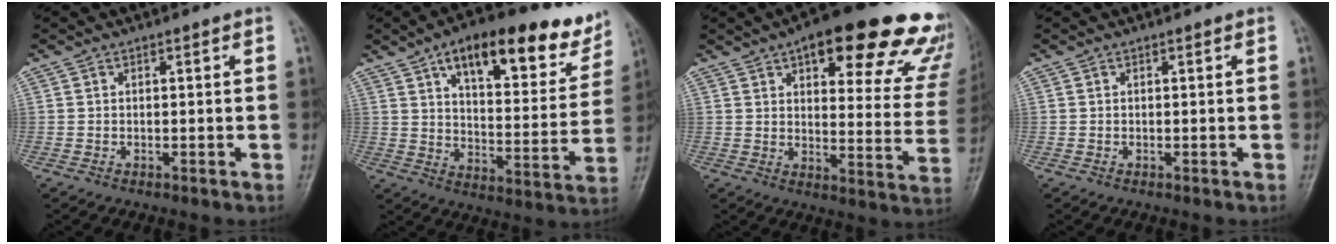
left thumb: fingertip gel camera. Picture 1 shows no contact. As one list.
[{"total": 22.1, "force": [13.4, 8.8, 15.2], "torque": [-0.167, -0.034, 0.196]}, {"total": 27.0, "force": [17.6, 9.3, 18.2], "torque": [-0.189, -0.055, 0.210]}, {"total": 0.0}]